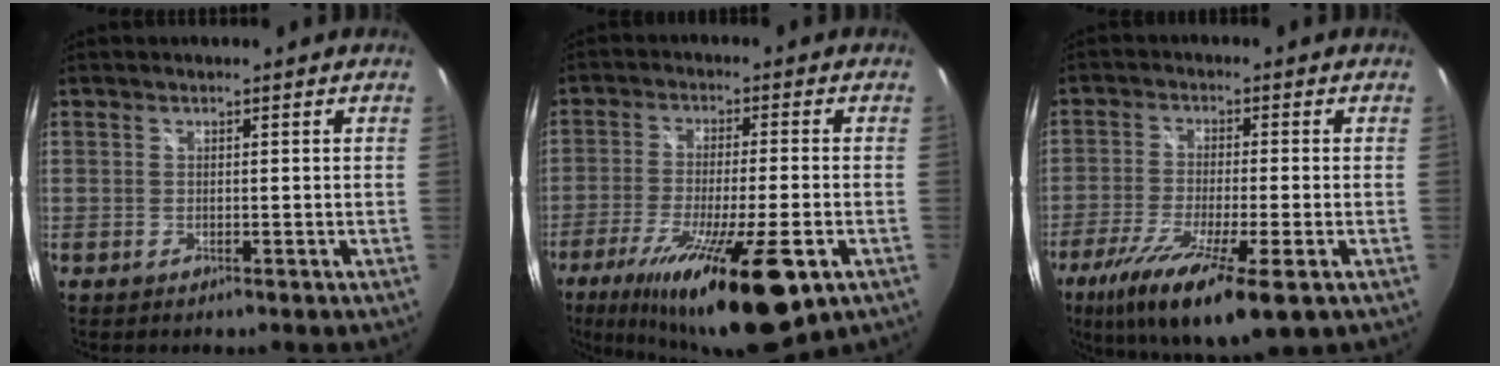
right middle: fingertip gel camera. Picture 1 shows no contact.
{"total": 19.7, "force": [-10.9, 4.2, 15.9], "torque": [-0.283, -0.056, -0.174]}
{"total": 14.7, "force": [-7.8, 2.6, 12.2], "torque": [-0.241, -0.049, -0.135]}